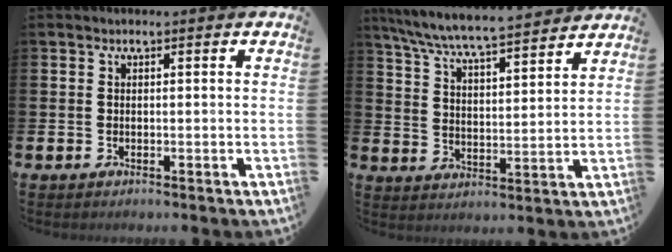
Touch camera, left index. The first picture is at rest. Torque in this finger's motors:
{"motor_torque": [0.57, -1.30, 0.86, 0.21]}